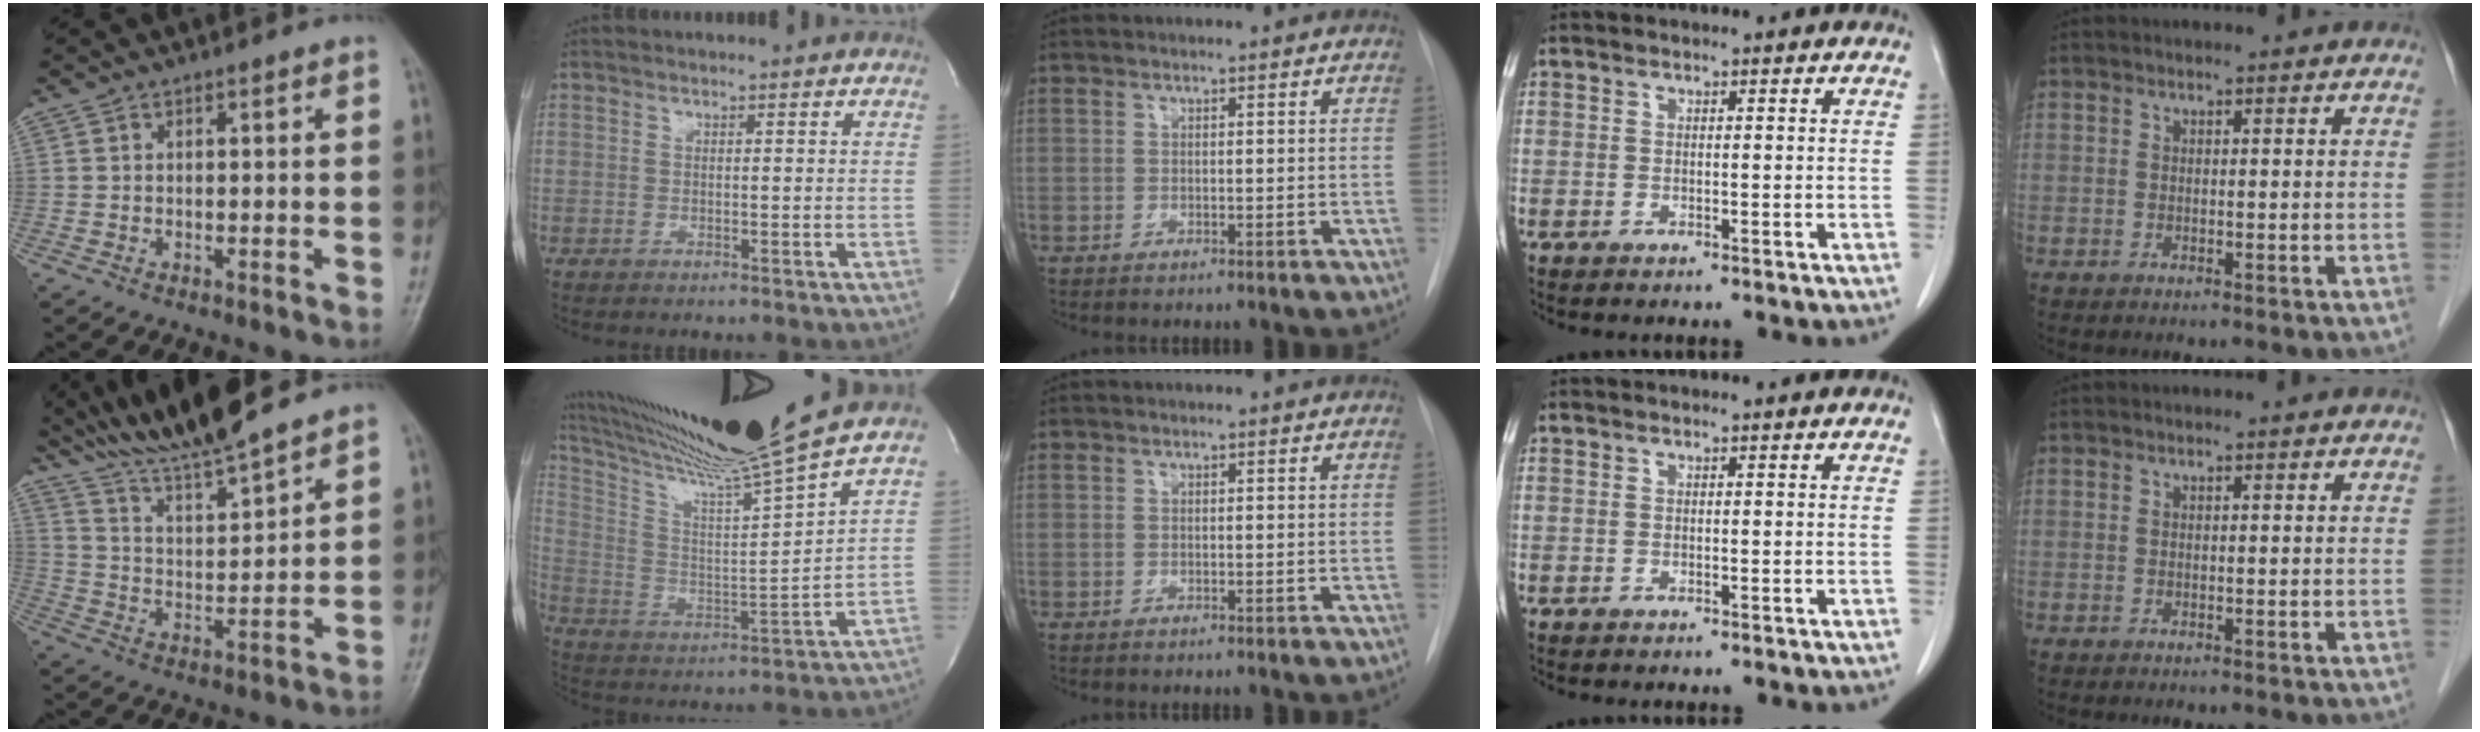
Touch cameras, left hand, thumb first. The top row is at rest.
{"thumb": {"total": 13.7, "force": [12.5, 0.1, 5.6], "torque": [-0.093, -0.055, 0.235]}, "index": {"total": 18.9, "force": [16.0, -3.5, 9.5], "torque": [-0.179, -0.050, 0.266]}}